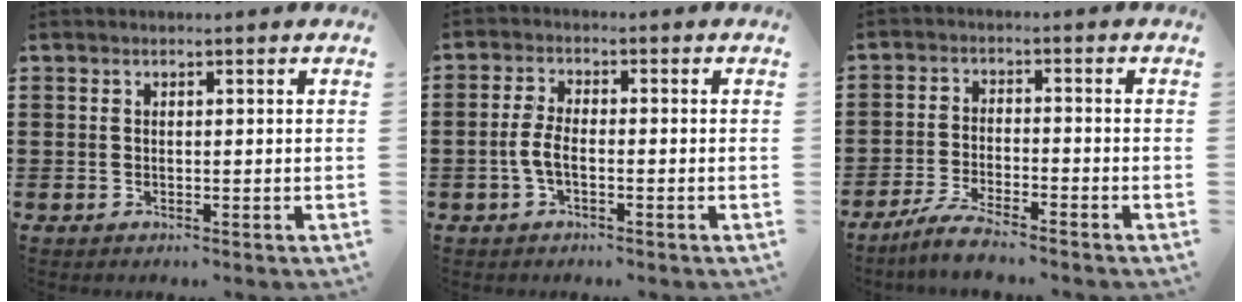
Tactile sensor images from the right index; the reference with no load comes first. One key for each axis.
{"total": 3.4, "fx": -1.1, "fy": 1.3, "fz": 3.0, "tx": -0.081, "ty": -0.007, "tz": -0.028}
{"total": 4.3, "fx": -4.0, "fy": -0.1, "fz": 1.6, "tx": -0.042, "ty": -0.007, "tz": -0.081}